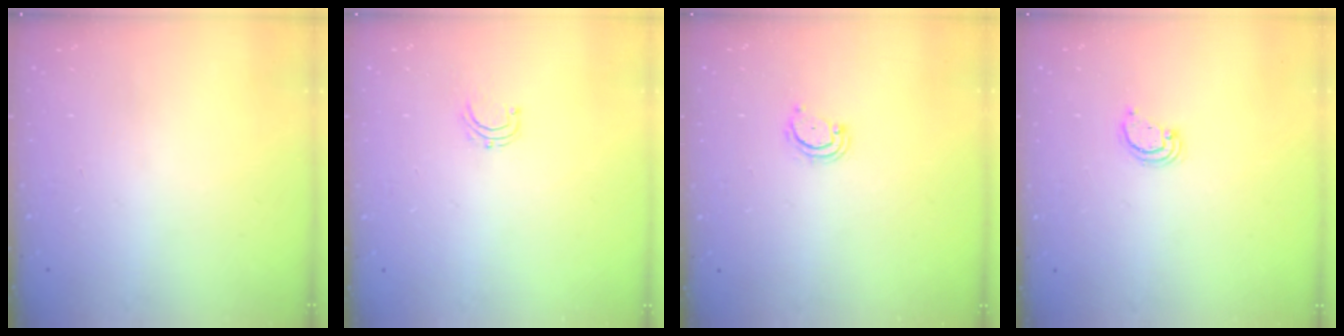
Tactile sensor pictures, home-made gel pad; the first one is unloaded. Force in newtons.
{"total": 3.6, "press": 3.5, "slide": 0.4}
{"total": 3.2, "press": 3.2, "slide": 0.3}
{"total": 2.6, "press": 2.6, "slide": 0.2}